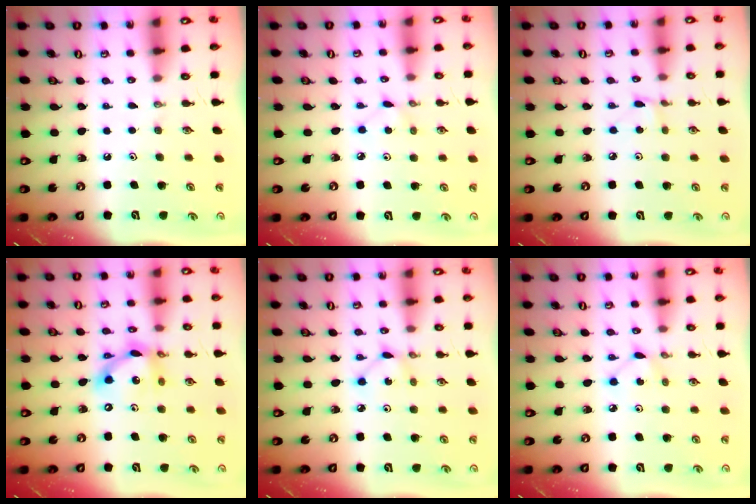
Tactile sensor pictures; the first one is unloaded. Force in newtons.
{"total": 2.9, "press": 2.9, "slide": 0.3}
{"total": 2.5, "press": 2.4, "slide": 0.3}
{"total": 13.6, "press": 13.5, "slide": 0.9}
{"total": 1.7, "press": 1.7, "slide": 0.1}
{"total": 4.7, "press": 4.7, "slide": 0.7}